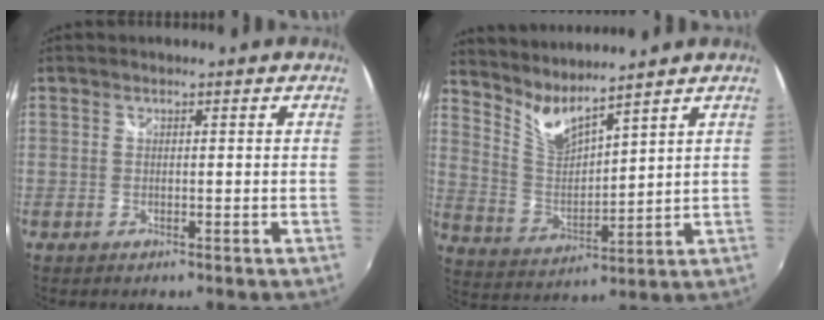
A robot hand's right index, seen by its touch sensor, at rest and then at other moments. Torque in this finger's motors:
{"motor_torque": [-0.26, 0.21, -0.05, 0.01]}